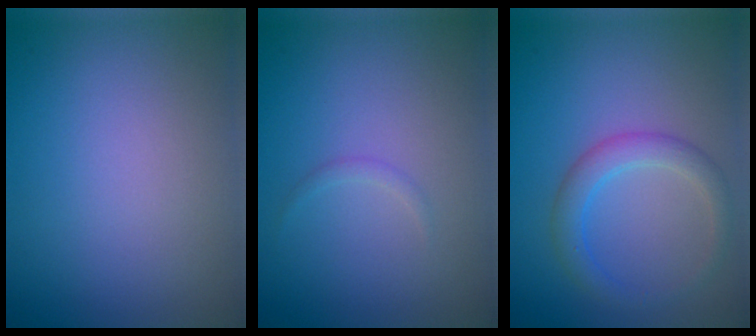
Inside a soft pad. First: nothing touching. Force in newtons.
{"total": 0.6, "press": 0.6, "slide": 0.0}
{"total": 2.8, "press": 2.8, "slide": 0.1}